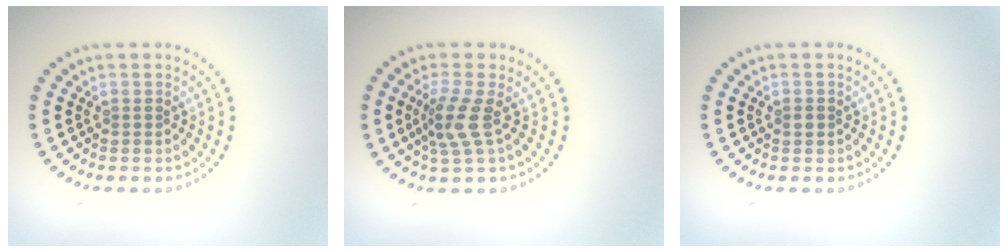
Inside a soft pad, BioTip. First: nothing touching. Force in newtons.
{"total": 2.9, "press": 2.2, "slide": 1.8}
{"total": 0.8, "press": 0.8, "slide": 0.1}